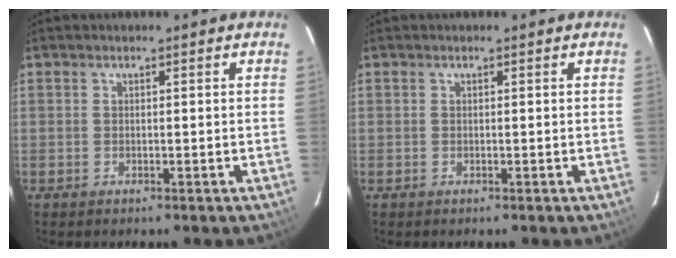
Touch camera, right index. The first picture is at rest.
{"total": 0.0}